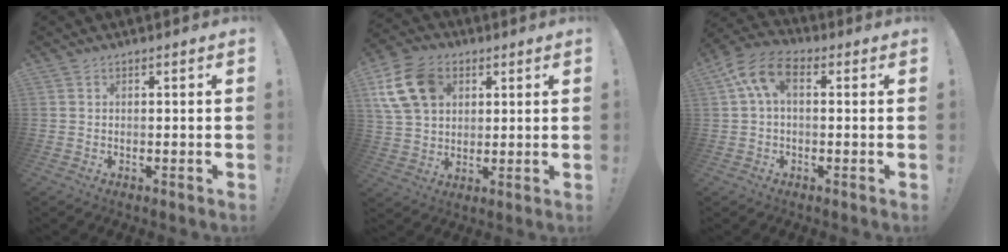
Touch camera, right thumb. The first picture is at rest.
{"total": 14.8, "force": [5.8, 10.9, 8.3], "torque": [-0.158, -0.018, 0.115]}
{"total": 9.1, "force": [2.4, 5.5, 6.9], "torque": [-0.139, 0.003, 0.049]}